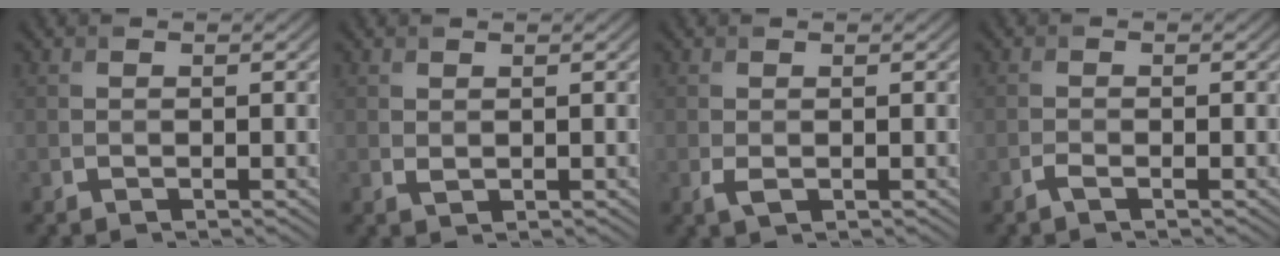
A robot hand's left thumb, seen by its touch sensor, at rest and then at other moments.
{"total": 0.7, "force": [0.5, 0.4, 0.4], "torque": [-0.012, -0.001, 0.011]}
{"total": 1.2, "force": [-0.2, 0.7, 1.0], "torque": [-0.026, -0.005, -0.002]}
{"total": 0.8, "force": [-0.5, 0.1, 0.6], "torque": [-0.015, 0.002, -0.013]}